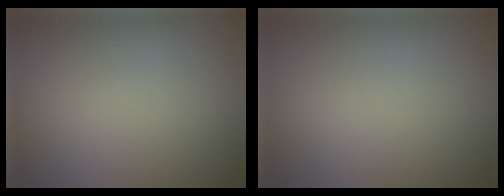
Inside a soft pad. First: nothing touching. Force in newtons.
{"total": 0.0}